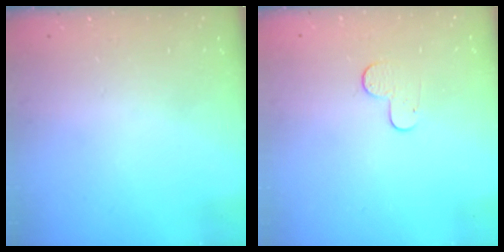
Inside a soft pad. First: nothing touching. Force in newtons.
{"total": 5.9, "press": 5.9, "slide": 0.4}